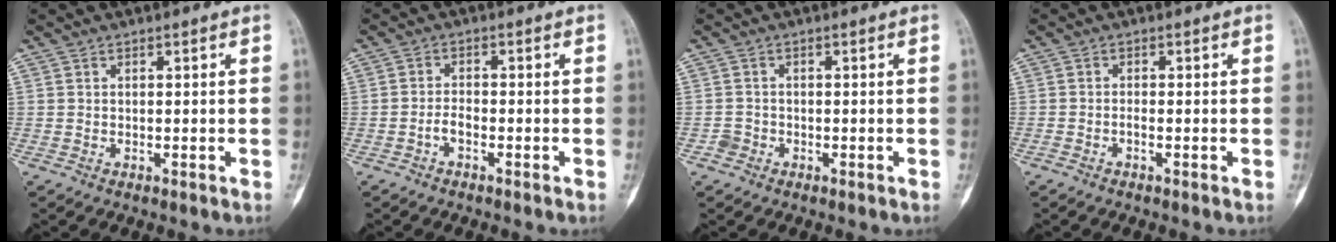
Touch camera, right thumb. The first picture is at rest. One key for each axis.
{"total": 2.0, "fx": -1.1, "fy": 0.9, "fz": 1.4, "tx": -0.026, "ty": 0.011, "tz": -0.024}
{"total": 1.5, "fx": -0.7, "fy": 1.3, "fz": 0.1, "tx": 0.005, "ty": 0.006, "tz": -0.018}
{"total": 0.8, "fx": -0.5, "fy": 0.2, "fz": 0.6, "tx": -0.012, "ty": 0.005, "tz": -0.009}